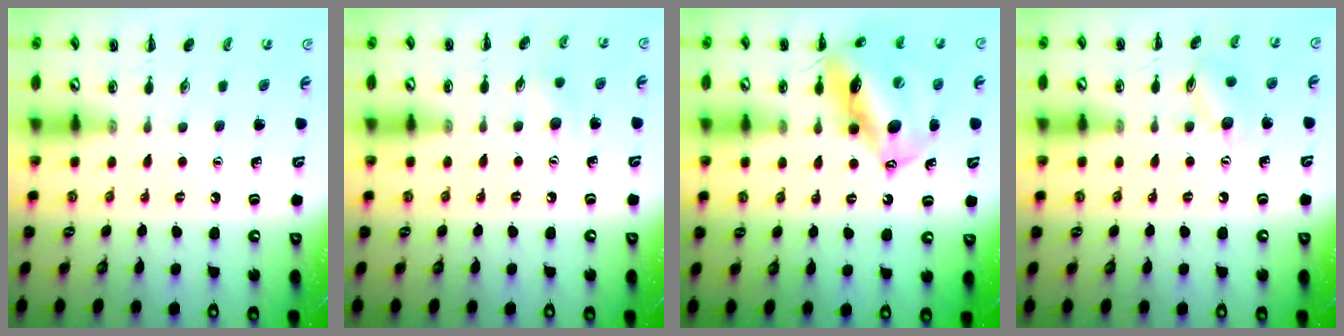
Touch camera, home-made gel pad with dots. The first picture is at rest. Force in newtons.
{"total": 5.7, "press": 5.5, "slide": 1.4}
{"total": 16.2, "press": 15.8, "slide": 3.6}
{"total": 7.8, "press": 7.7, "slide": 0.9}